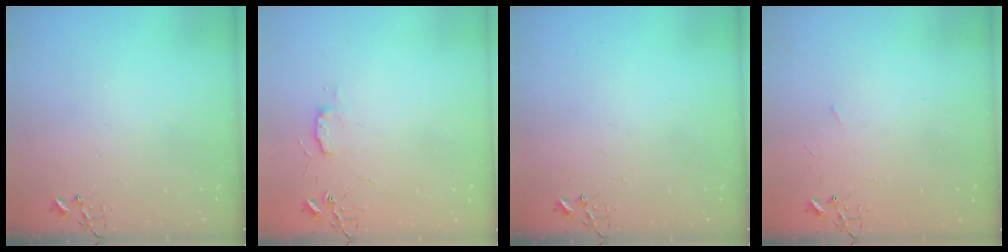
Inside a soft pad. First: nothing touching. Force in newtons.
{"total": 5.9, "press": 5.8, "slide": 0.5}
{"total": 0.0}
{"total": 2.6, "press": 2.6, "slide": 0.4}